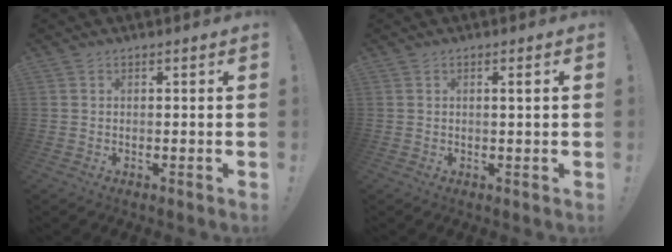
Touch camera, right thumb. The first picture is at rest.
{"total": 1.9, "force": [0.4, -0.3, 1.8], "torque": [-0.019, -0.005, 0.002]}